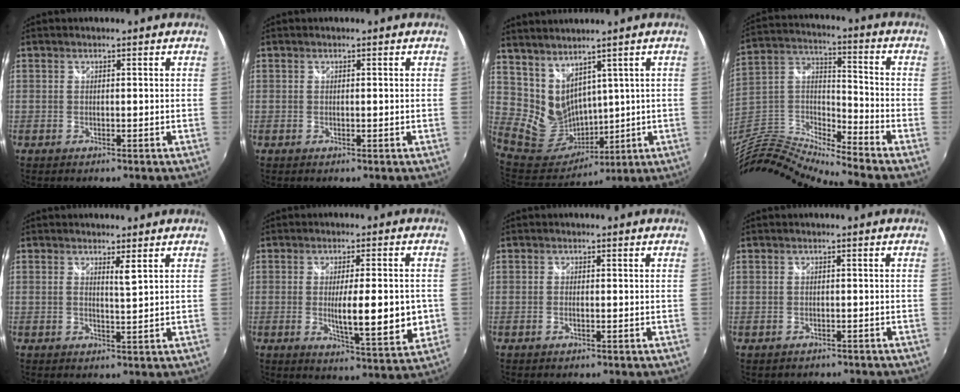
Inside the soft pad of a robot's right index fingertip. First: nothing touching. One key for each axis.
{"total": 0.5, "fx": 0.3, "fy": 0.1, "fz": 0.4, "tx": -0.006, "ty": 0.000, "tz": 0.005}
{"total": 11.7, "fx": 6.9, "fy": 8.0, "fz": 5.2, "tx": -0.119, "ty": -0.011, "tz": 0.167}
{"total": 13.6, "fx": -12.1, "fy": 0.3, "fz": 6.2, "tx": -0.149, "ty": 0.002, "tz": -0.252}
{"total": 2.0, "fx": 1.1, "fy": -0.3, "fz": 1.6, "tx": -0.028, "ty": -0.005, "tz": 0.016}
{"total": 11.6, "fx": -1.3, "fy": 2.2, "fz": 11.3, "tx": -0.175, "ty": -0.025, "tz": -0.013}
{"total": 0.7, "fx": -0.3, "fy": 0.0, "fz": 0.6, "tx": -0.013, "ty": 0.000, "tz": -0.005}
{"total": 2.1, "fx": -1.5, "fy": 1.4, "fz": 0.5, "tx": -0.014, "ty": -0.005, "tz": -0.018}